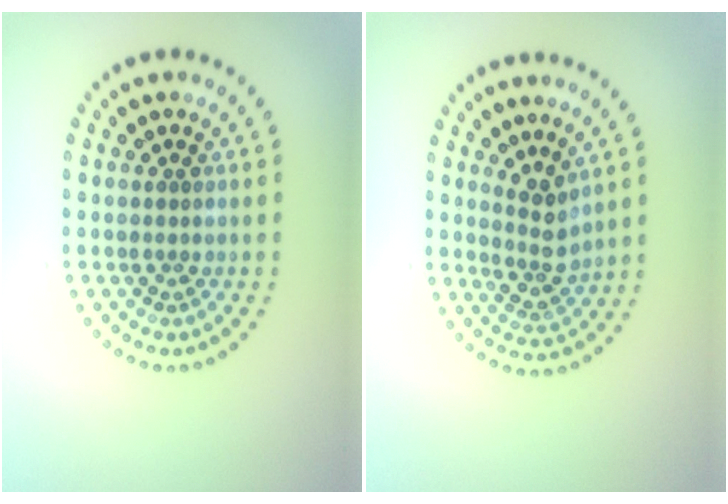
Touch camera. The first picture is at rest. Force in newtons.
{"total": 2.6, "press": 2.0, "slide": 1.7}